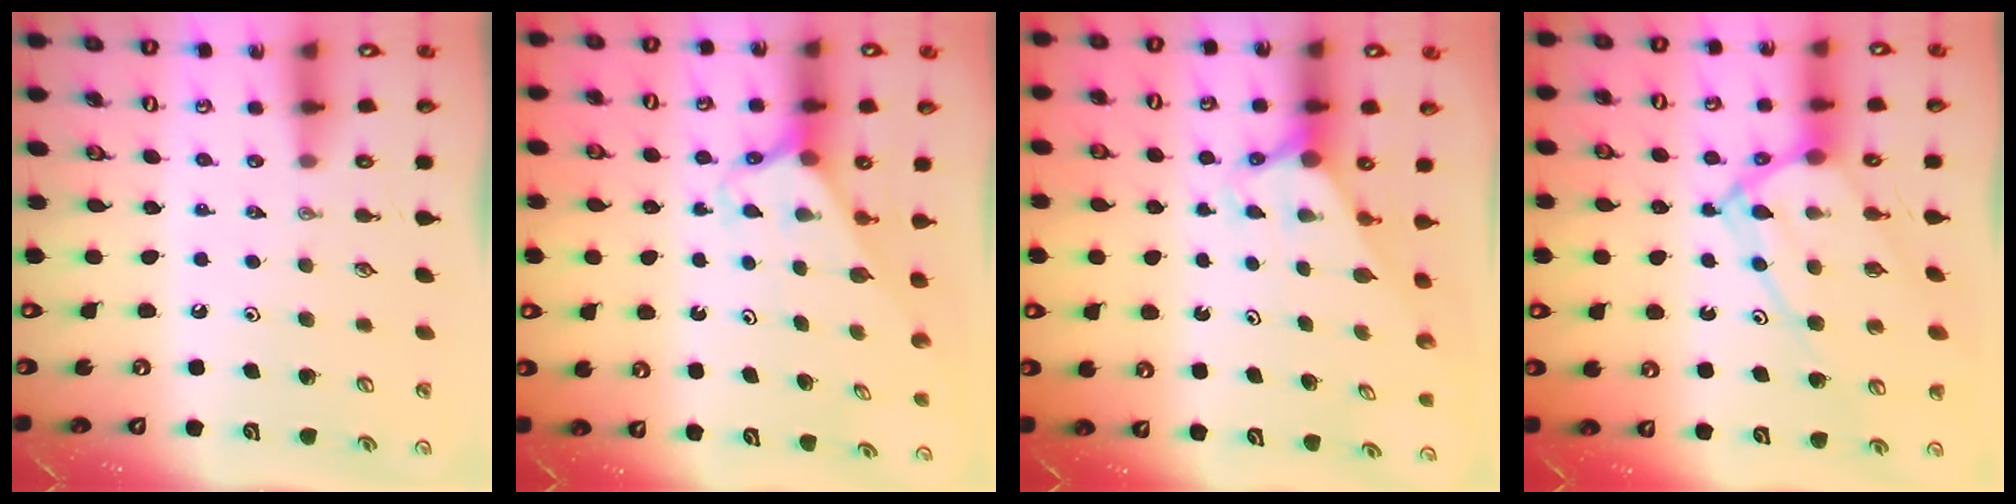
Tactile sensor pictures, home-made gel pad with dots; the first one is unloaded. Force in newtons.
{"total": 2.7, "press": 2.7, "slide": 0.1}
{"total": 2.9, "press": 2.9, "slide": 0.0}
{"total": 12.7, "press": 12.6, "slide": 1.1}